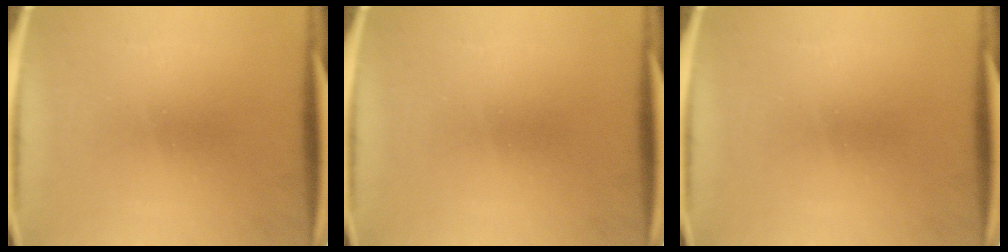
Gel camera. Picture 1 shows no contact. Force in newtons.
{"total": 0.0}
{"total": 0.0}